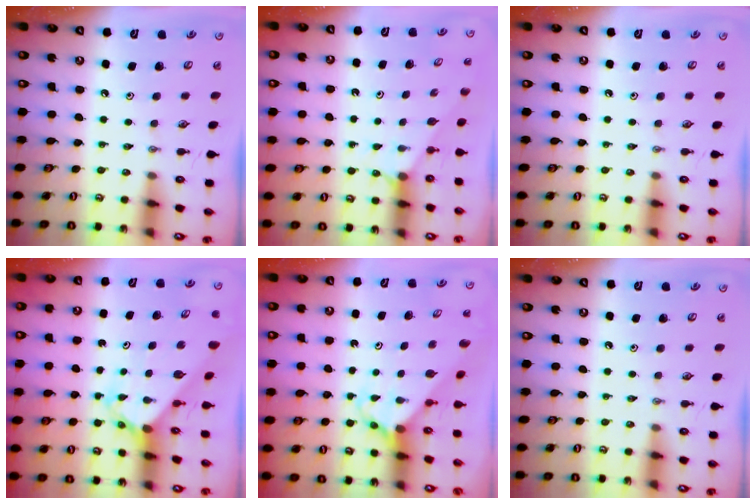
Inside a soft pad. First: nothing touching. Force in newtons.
{"total": 1.5, "press": 1.4, "slide": 0.2}
{"total": 0.0}
{"total": 2.7, "press": 2.7, "slide": 0.2}
{"total": 3.7, "press": 3.7, "slide": 0.1}
{"total": 0.0}